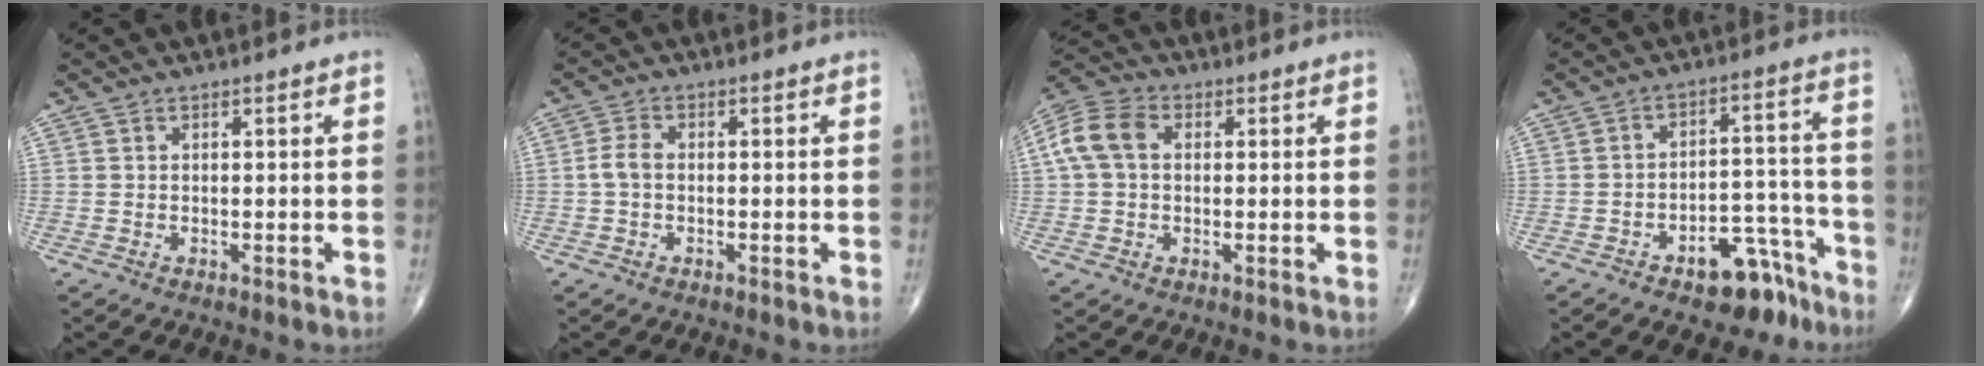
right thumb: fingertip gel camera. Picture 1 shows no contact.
{"total": 2.9, "force": [-0.3, 1.8, 2.2], "torque": [-0.048, 0.007, -0.012]}
{"total": 8.5, "force": [1.3, 6.0, 5.9], "torque": [-0.126, 0.028, 0.019]}
{"total": 10.5, "force": [-6.9, 5.3, 5.8], "torque": [-0.043, 0.071, -0.098]}